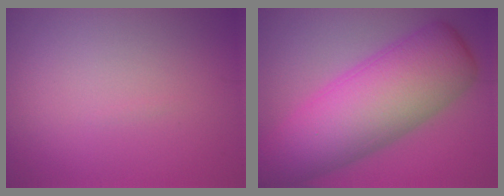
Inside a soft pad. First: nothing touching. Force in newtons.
{"total": 11.5, "press": 11.5, "slide": 0.1}